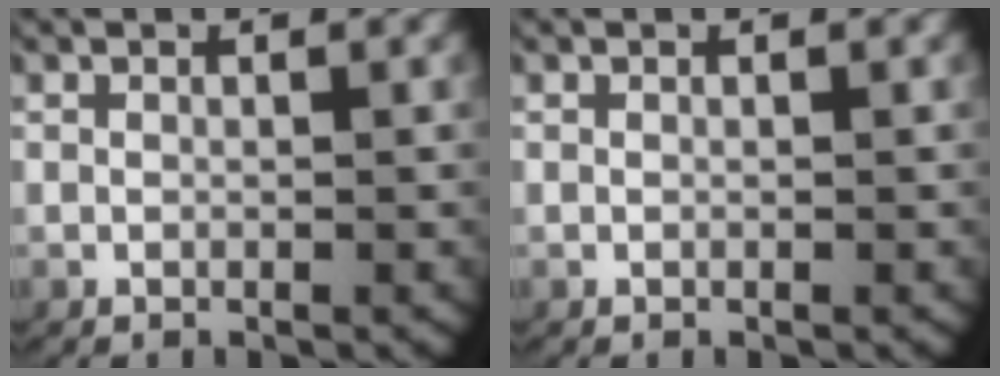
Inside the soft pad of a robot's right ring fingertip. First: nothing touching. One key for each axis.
{"total": 0.0}